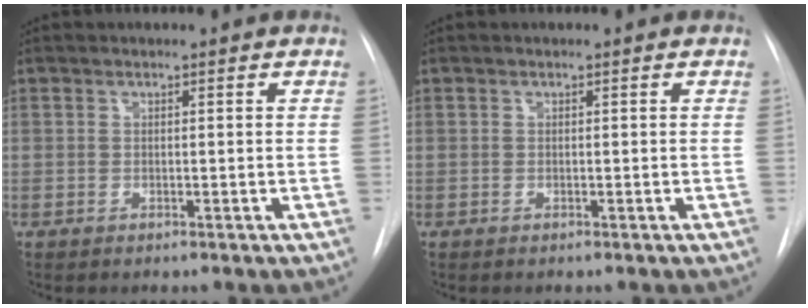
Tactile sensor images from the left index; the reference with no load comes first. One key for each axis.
{"total": 0.0}